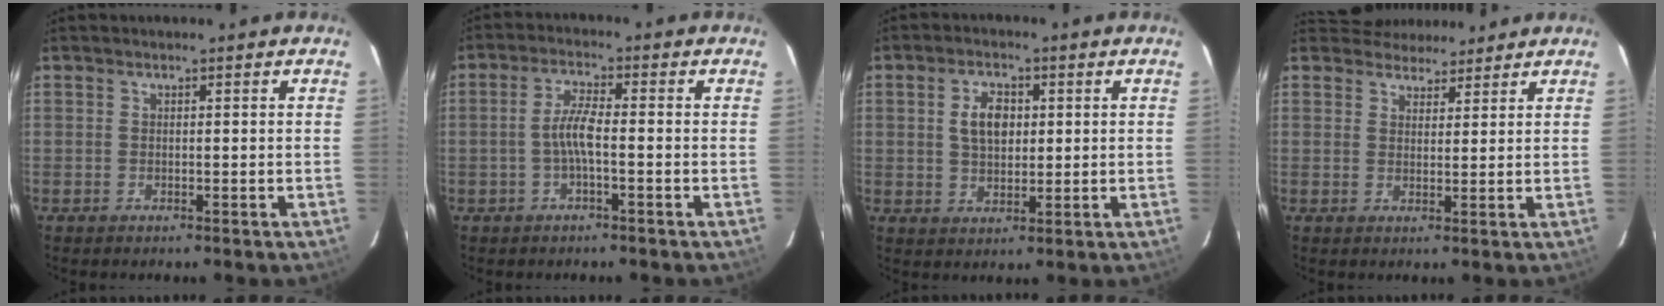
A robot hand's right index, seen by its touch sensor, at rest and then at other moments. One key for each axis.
{"total": 4.2, "fx": -1.2, "fy": 0.5, "fz": 4.0, "tx": -0.082, "ty": 0.007, "tz": -0.024}
{"total": 6.0, "fx": 1.3, "fy": 3.7, "fz": 4.5, "tx": -0.080, "ty": 0.011, "tz": 0.027}
{"total": 6.1, "fx": 5.7, "fy": 2.2, "fz": -0.4, "tx": 0.011, "ty": 0.019, "tz": 0.084}